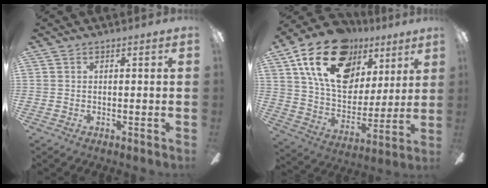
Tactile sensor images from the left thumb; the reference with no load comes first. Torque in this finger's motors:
{"motor_torque": [2.20, 2.32, 1.38, -1.38, 0.23]}